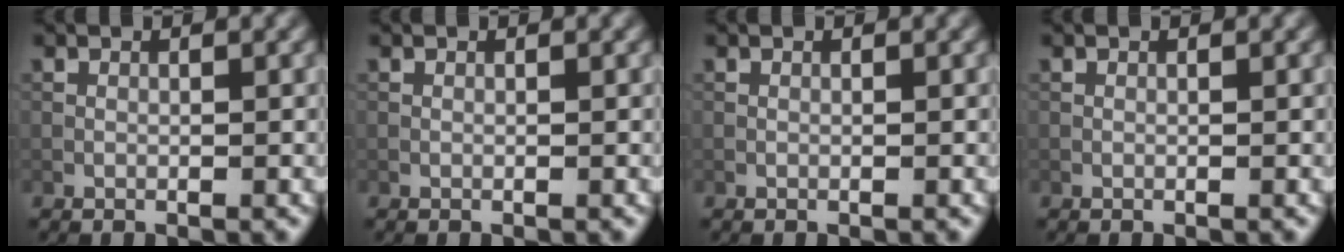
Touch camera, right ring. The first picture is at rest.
{"total": 0.0}
{"total": 0.0}
{"total": 0.0}